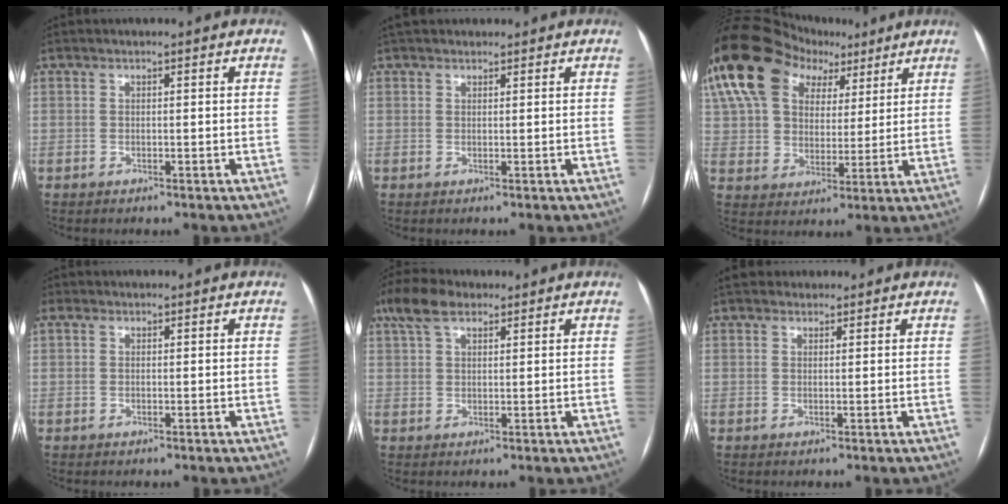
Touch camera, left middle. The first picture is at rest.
{"total": 3.3, "force": [2.9, 1.2, 0.9], "torque": [-0.009, 0.032, 0.048]}
{"total": 20.7, "force": [11.5, 13.4, 10.8], "torque": [-0.235, 0.079, 0.202]}
{"total": 1.0, "force": [0.4, 0.7, 0.5], "torque": [-0.018, 0.015, 0.009]}
{"total": 5.8, "force": [3.8, 2.6, 3.5], "torque": [-0.077, 0.029, 0.074]}
{"total": 2.0, "force": [1.6, 1.1, -0.1], "torque": [0.009, 0.016, 0.022]}